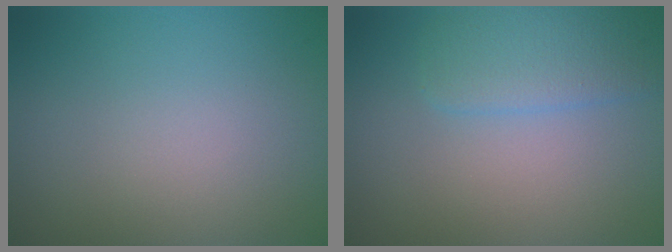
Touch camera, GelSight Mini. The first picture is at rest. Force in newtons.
{"total": 3.1, "press": 3.1, "slide": 0.2}